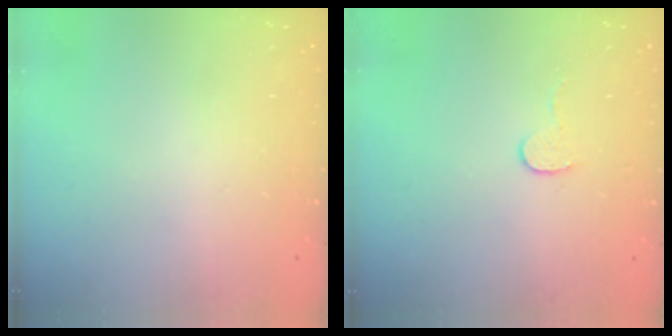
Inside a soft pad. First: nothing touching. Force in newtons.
{"total": 5.5, "press": 5.5, "slide": 0.4}